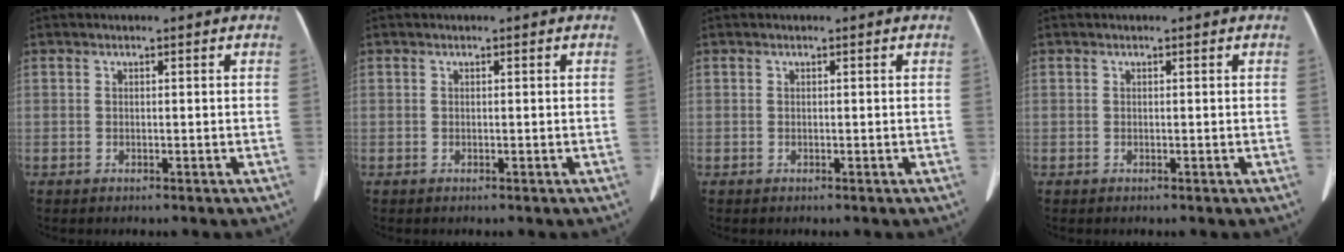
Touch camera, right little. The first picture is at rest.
{"total": 0.0}
{"total": 0.0}
{"total": 0.0}